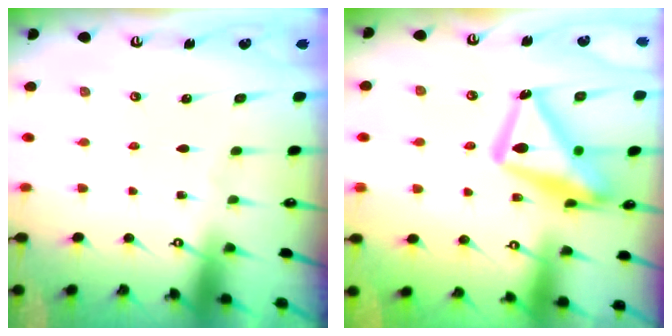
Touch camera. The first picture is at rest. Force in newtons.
{"total": 18.6, "press": 18.5, "slide": 1.6}